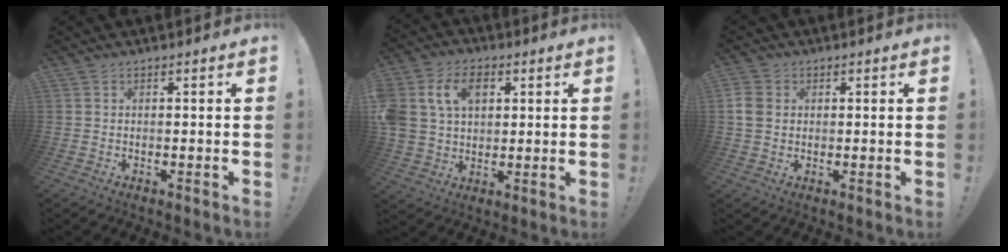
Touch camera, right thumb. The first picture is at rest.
{"total": 13.9, "force": [4.6, 10.5, 7.8], "torque": [-0.157, -0.005, 0.091]}
{"total": 5.1, "force": [0.7, 4.2, 2.8], "torque": [-0.052, 0.001, 0.013]}